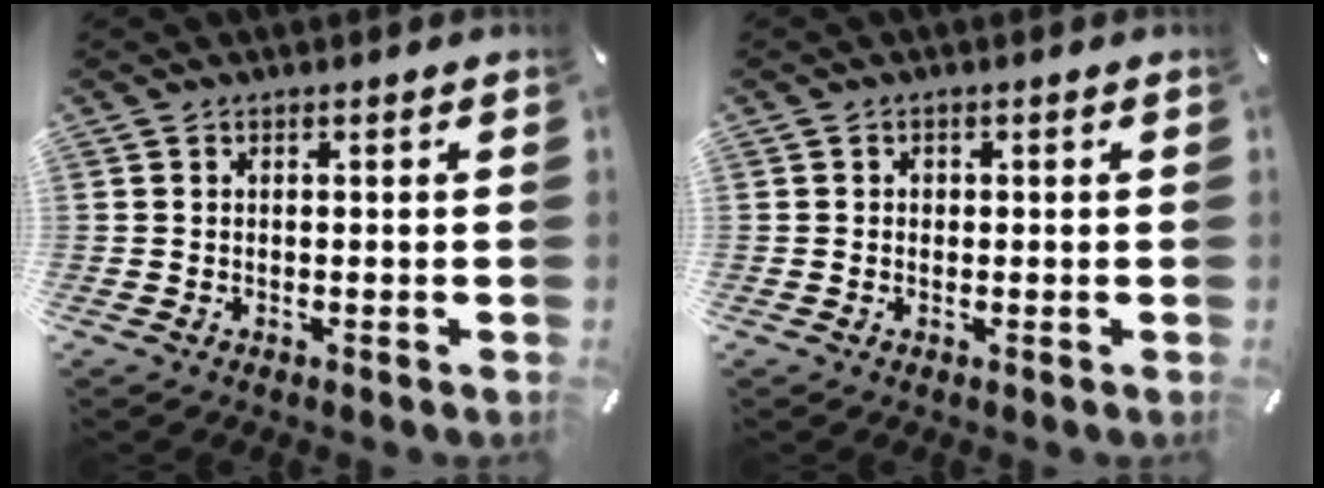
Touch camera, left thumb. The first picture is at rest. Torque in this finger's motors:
{"motor_torque": [0.06, 0.30, 0.05, -0.18, 0.00]}